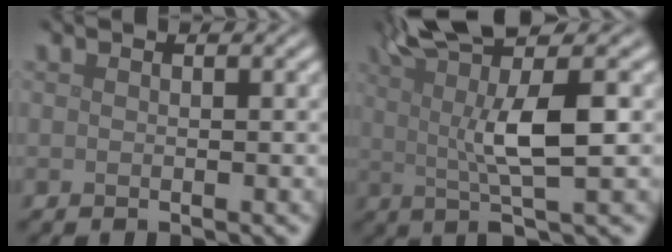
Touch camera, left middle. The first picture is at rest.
{"total": 7.7, "force": [1.8, 1.8, 7.3], "torque": [-0.119, 0.011, 0.032]}